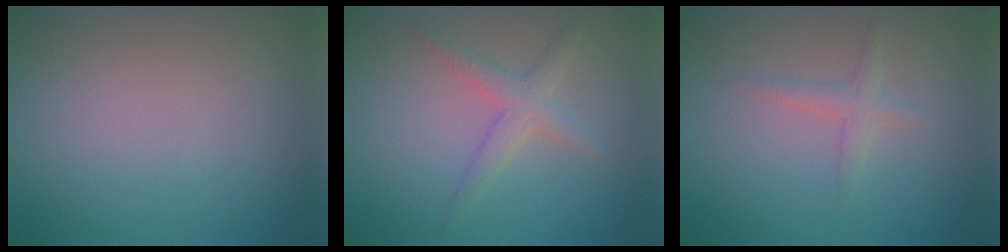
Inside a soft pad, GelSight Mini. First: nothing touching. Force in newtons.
{"total": 2.4, "press": 2.4, "slide": 0.0}
{"total": 1.5, "press": 1.5, "slide": 0.1}